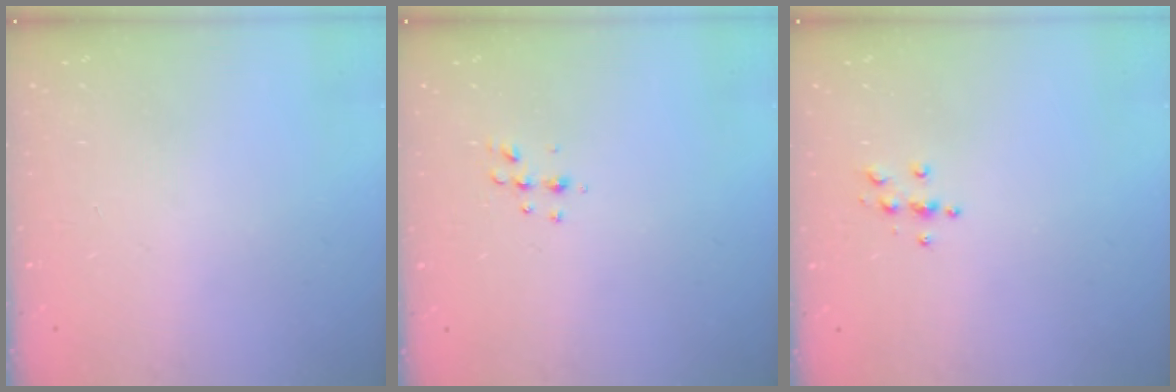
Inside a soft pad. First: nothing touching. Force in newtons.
{"total": 4.9, "press": 4.8, "slide": 1.0}
{"total": 4.0, "press": 3.9, "slide": 0.4}